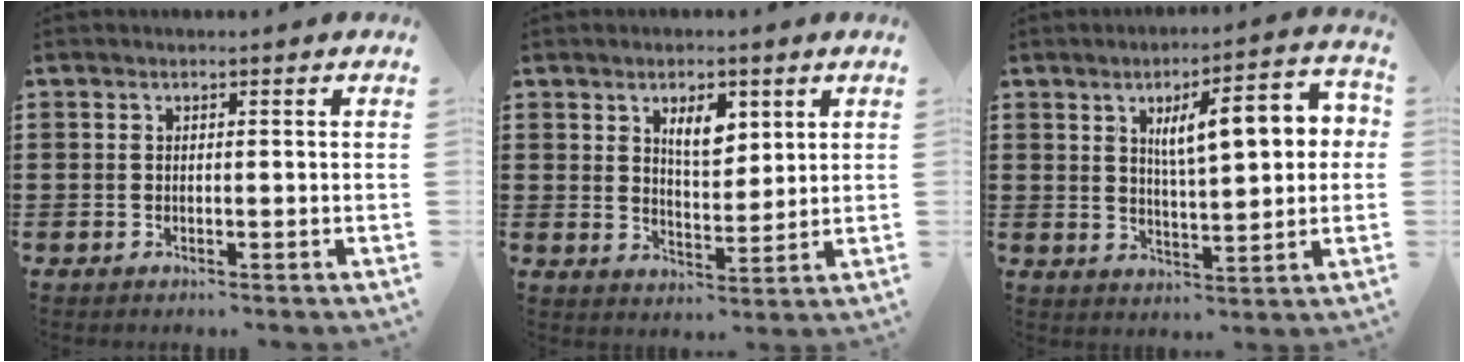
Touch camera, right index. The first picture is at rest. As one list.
[{"total": 5.2, "force": [2.7, 2.4, 3.8], "torque": [-0.060, 0.000, 0.042]}, {"total": 9.6, "force": [2.9, 2.7, 8.8], "torque": [-0.145, -0.003, 0.042]}]